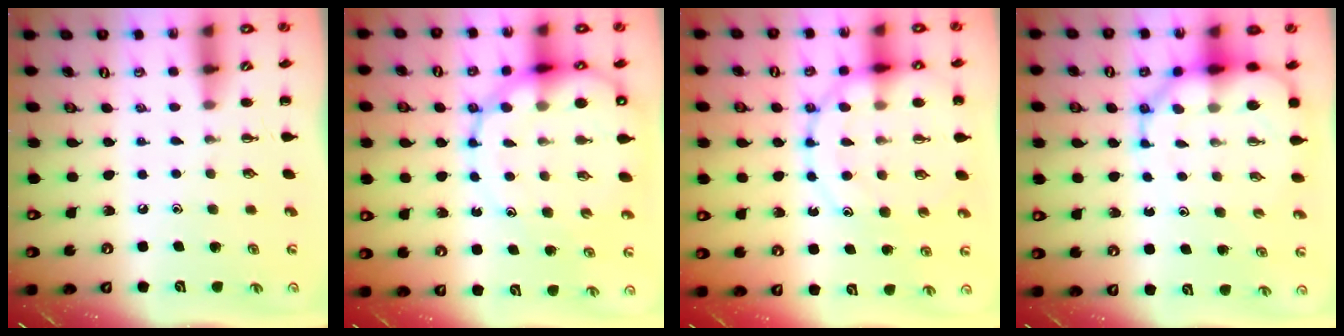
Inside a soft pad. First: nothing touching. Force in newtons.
{"total": 17.9, "press": 17.4, "slide": 4.4}
{"total": 16.6, "press": 16.4, "slide": 2.7}
{"total": 10.7, "press": 10.2, "slide": 3.1}